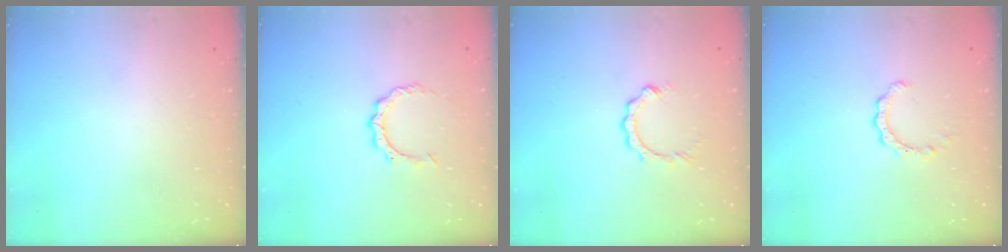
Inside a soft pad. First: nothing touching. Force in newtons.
{"total": 5.3, "press": 5.3, "slide": 0.4}
{"total": 3.9, "press": 3.9, "slide": 0.3}
{"total": 2.2, "press": 2.1, "slide": 0.3}